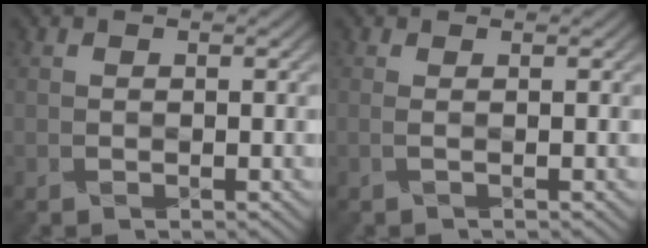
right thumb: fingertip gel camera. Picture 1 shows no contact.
{"total": 0.7, "force": [0.0, 0.0, 0.7], "torque": [-0.016, 0.004, -0.006]}